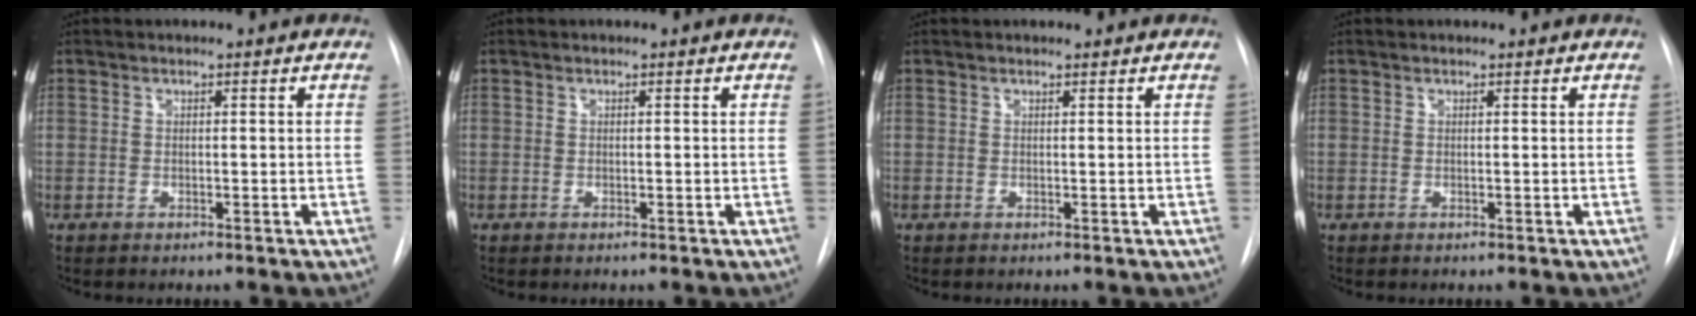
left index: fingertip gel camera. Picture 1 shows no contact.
{"total": 0.0}
{"total": 0.8, "force": [0.8, 0.0, 0.1], "torque": [-0.007, 0.007, 0.013]}
{"total": 0.0}